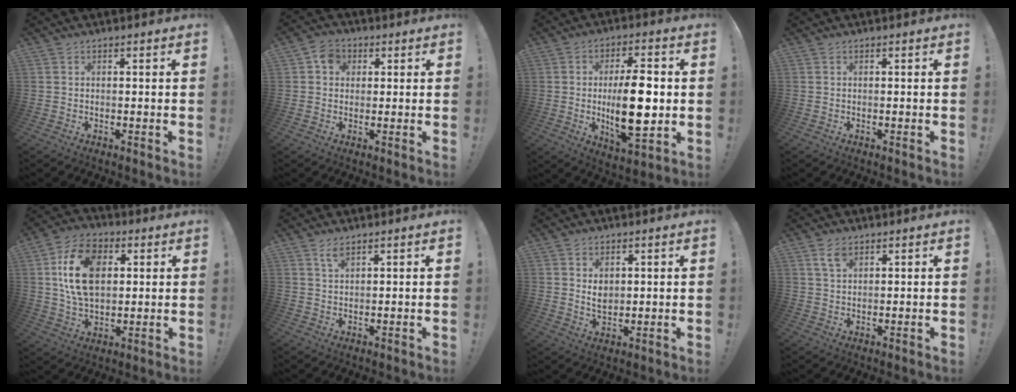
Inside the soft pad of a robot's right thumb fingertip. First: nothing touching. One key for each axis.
{"total": 5.3, "fx": 1.3, "fy": 4.5, "fz": 2.5, "tx": -0.038, "ty": 0.008, "tz": 0.025}
{"total": 16.9, "fx": -0.9, "fy": 8.9, "fz": 14.4, "tx": -0.230, "ty": 0.004, "tz": -0.015}
{"total": 0.0}
{"total": 17.6, "fx": 4.0, "fy": 12.1, "fz": 12.1, "tx": -0.214, "ty": 0.007, "tz": 0.072}
{"total": 3.0, "fx": 1.9, "fy": 0.8, "fz": 2.1, "tx": -0.036, "ty": -0.007, "tz": 0.032}
{"total": 4.5, "fx": 1.6, "fy": 3.5, "fz": 2.4, "tx": -0.031, "ty": -0.004, "tz": 0.027}
{"total": 4.2, "fx": 2.4, "fy": 2.1, "fz": 2.8, "tx": -0.049, "ty": -0.005, "tz": 0.043}